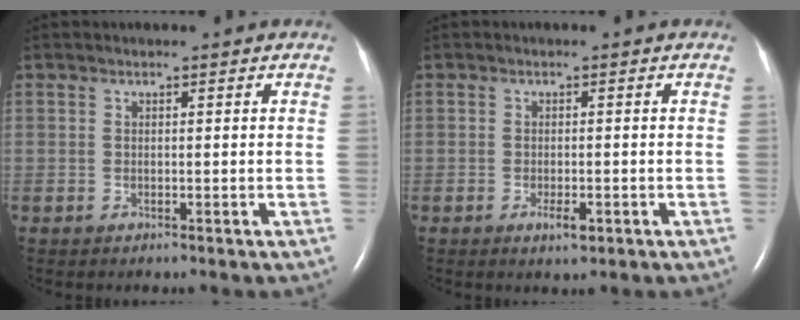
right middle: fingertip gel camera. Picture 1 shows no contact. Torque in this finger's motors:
{"motor_torque": [0.62, -0.36, 0.13, 0.07]}